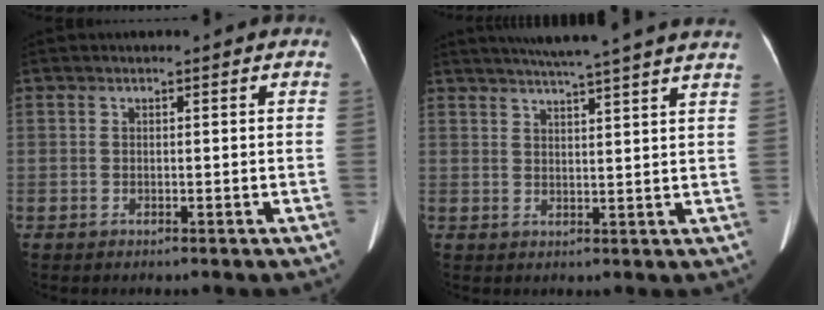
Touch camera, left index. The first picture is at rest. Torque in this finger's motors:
{"motor_torque": [0.38, -0.88, 0.02, 0.06]}